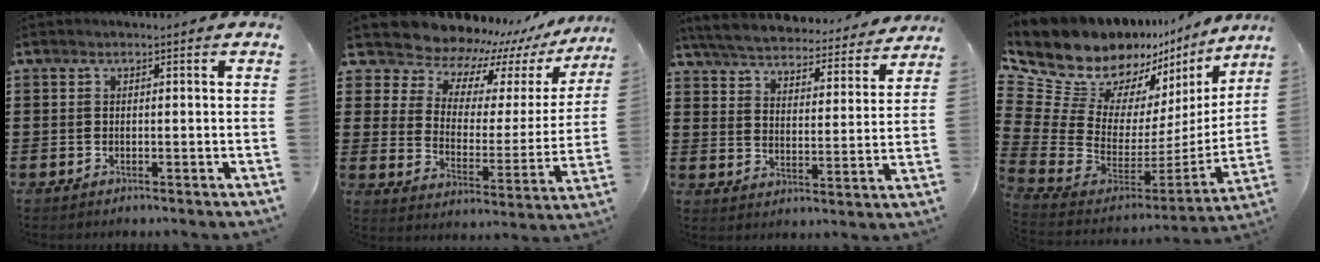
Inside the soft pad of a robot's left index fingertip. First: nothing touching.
{"total": 9.1, "force": [8.7, 2.8, 0.4], "torque": [-0.060, -0.073, 0.152]}
{"total": 5.0, "force": [5.0, -0.1, 0.5], "torque": [-0.038, -0.038, 0.082]}
{"total": 13.7, "force": [9.7, 7.7, 5.9], "torque": [-0.175, -0.089, 0.172]}